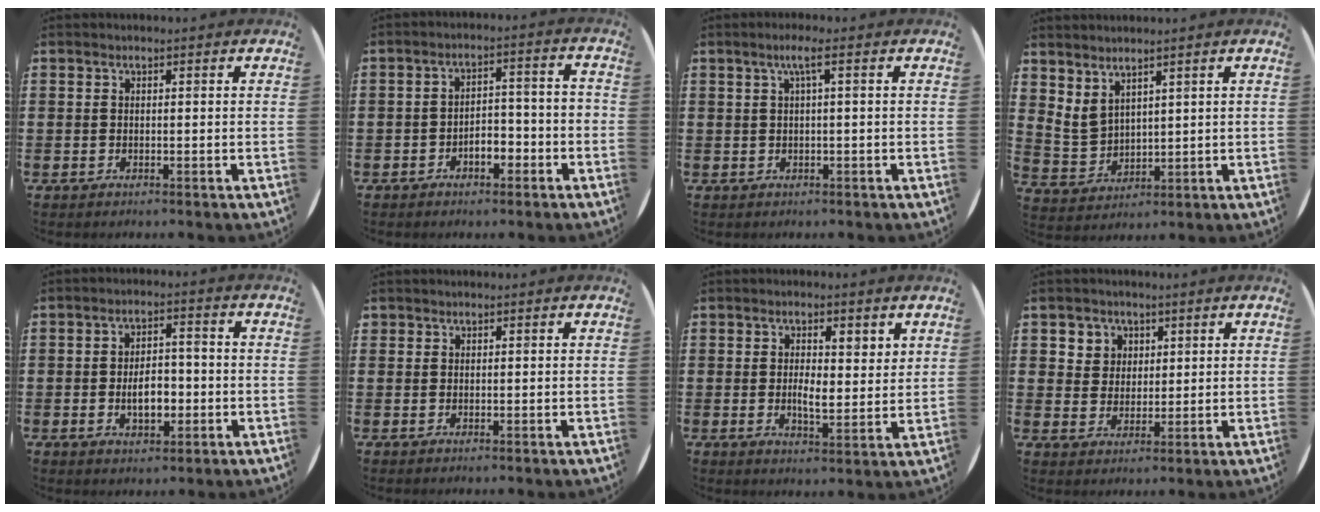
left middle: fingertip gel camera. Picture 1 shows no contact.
{"total": 3.5, "force": [-2.3, 1.8, 1.9], "torque": [-0.036, 0.008, -0.048]}
{"total": 2.4, "force": [0.7, 0.0, 2.3], "torque": [-0.044, 0.003, 0.009]}
{"total": 3.6, "force": [3.2, 1.3, 0.9], "torque": [-0.028, -0.015, 0.059]}
{"total": 5.1, "force": [-1.0, 2.8, 4.1], "torque": [-0.057, 0.001, -0.023]}
{"total": 0.6, "force": [0.5, 0.3, -0.1], "torque": [0.000, 0.003, 0.010]}
{"total": 3.9, "force": [1.2, 1.6, 3.3], "torque": [-0.049, 0.001, 0.017]}
{"total": 3.8, "force": [2.1, 3.2, 0.1], "torque": [-0.010, 0.007, 0.038]}